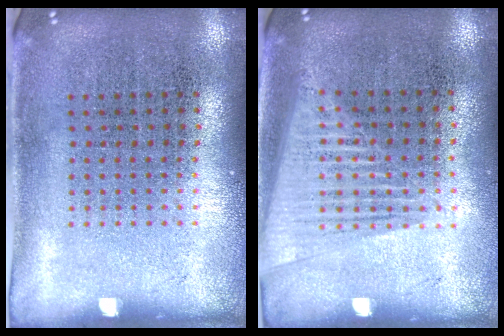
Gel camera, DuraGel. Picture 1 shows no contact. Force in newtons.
{"total": 1.6, "press": 1.4, "slide": 0.6}